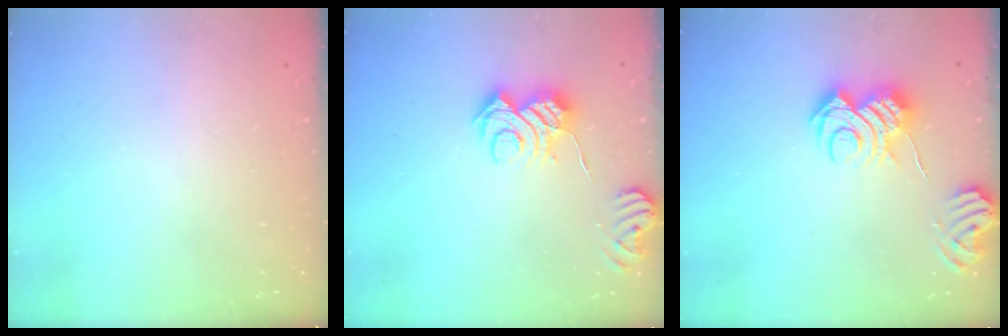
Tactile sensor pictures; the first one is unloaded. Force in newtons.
{"total": 8.5, "press": 8.5, "slide": 0.7}
{"total": 9.0, "press": 9.0, "slide": 1.0}